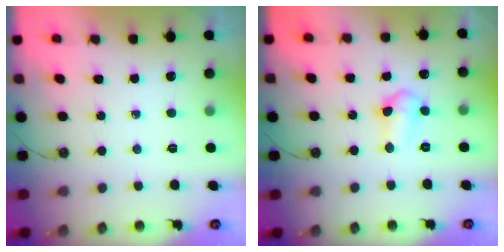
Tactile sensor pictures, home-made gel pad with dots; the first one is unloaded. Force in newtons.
{"total": 7.1, "press": 7.0, "slide": 1.1}